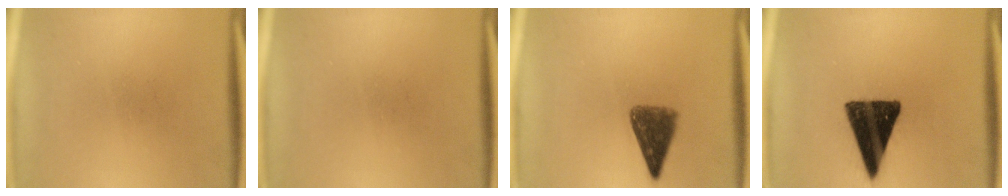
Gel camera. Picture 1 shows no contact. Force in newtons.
{"total": 0.0}
{"total": 6.2}
{"total": 15.8}